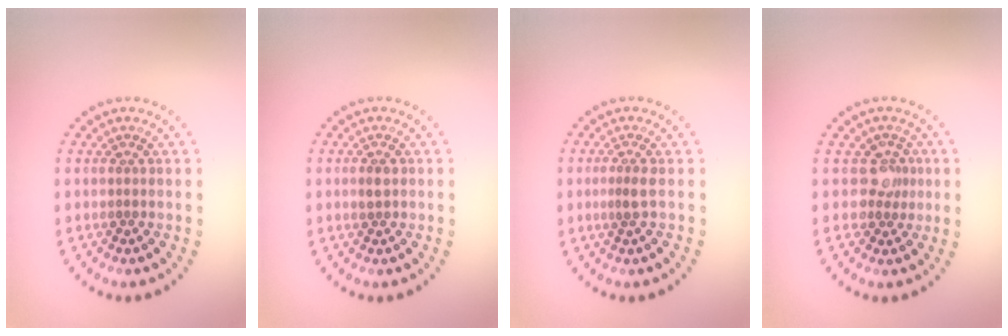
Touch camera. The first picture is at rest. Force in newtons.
{"total": 1.1, "press": 1.1, "slide": 0.1}
{"total": 1.1, "press": 0.8, "slide": 0.8}
{"total": 2.0, "press": 1.6, "slide": 1.3}